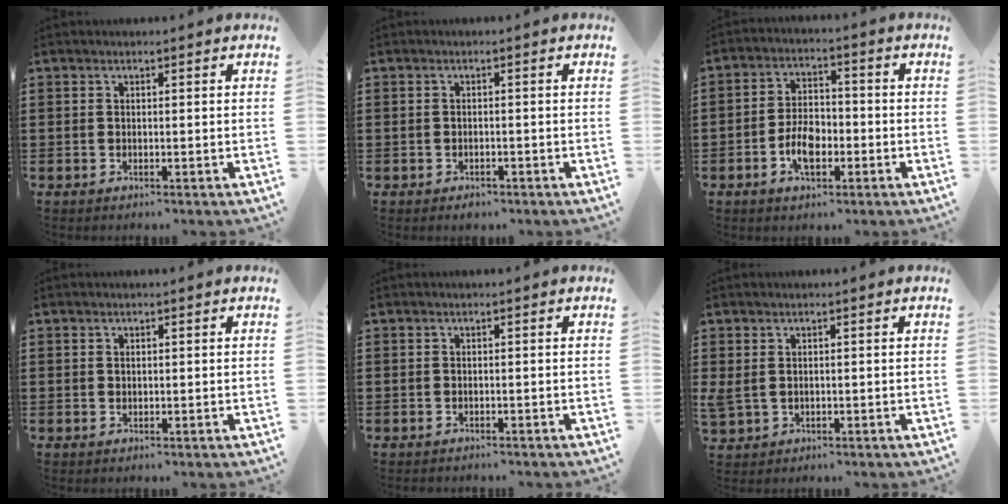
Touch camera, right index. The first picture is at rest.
{"total": 0.9, "force": [-0.8, 0.4, 0.1], "torque": [-0.005, -0.001, -0.016]}
{"total": 6.1, "force": [-2.2, 3.4, 4.5], "torque": [-0.099, 0.005, -0.044]}
{"total": 0.5, "force": [0.2, 0.4, 0.2], "torque": [-0.006, 0.002, 0.005]}
{"total": 0.6, "force": [-0.5, 0.2, -0.1], "torque": [0.000, 0.002, -0.013]}
{"total": 1.2, "force": [0.5, 0.9, 0.6], "torque": [-0.018, 0.006, 0.008]}